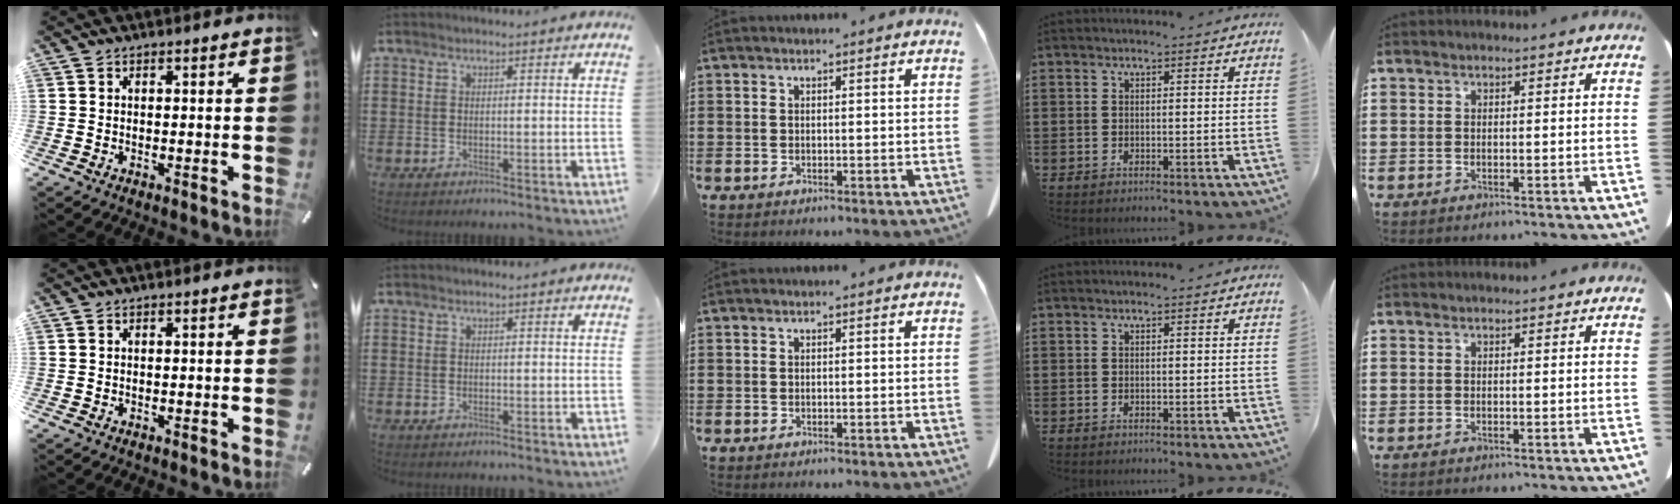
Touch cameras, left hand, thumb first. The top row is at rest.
{}